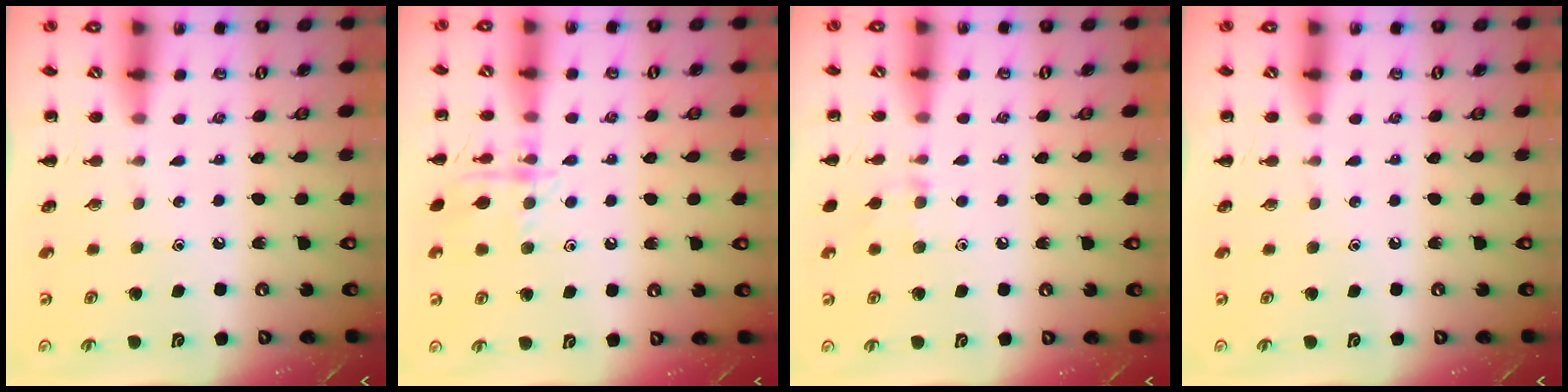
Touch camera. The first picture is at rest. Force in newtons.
{"total": 10.8, "press": 10.7, "slide": 1.2}
{"total": 7.1, "press": 6.8, "slide": 2.1}
{"total": 0.0}